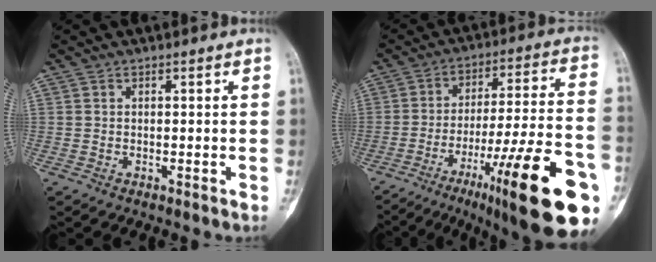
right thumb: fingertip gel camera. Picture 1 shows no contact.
{"total": 25.9, "force": [-11.9, 4.5, 22.6], "torque": [-0.282, 0.049, -0.173]}